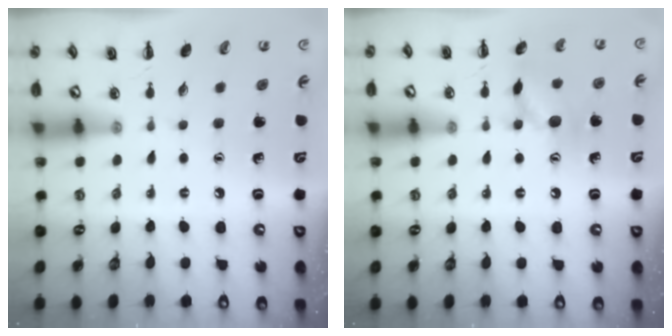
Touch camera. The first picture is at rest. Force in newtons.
{"total": 10.5, "press": 10.5, "slide": 0.6}